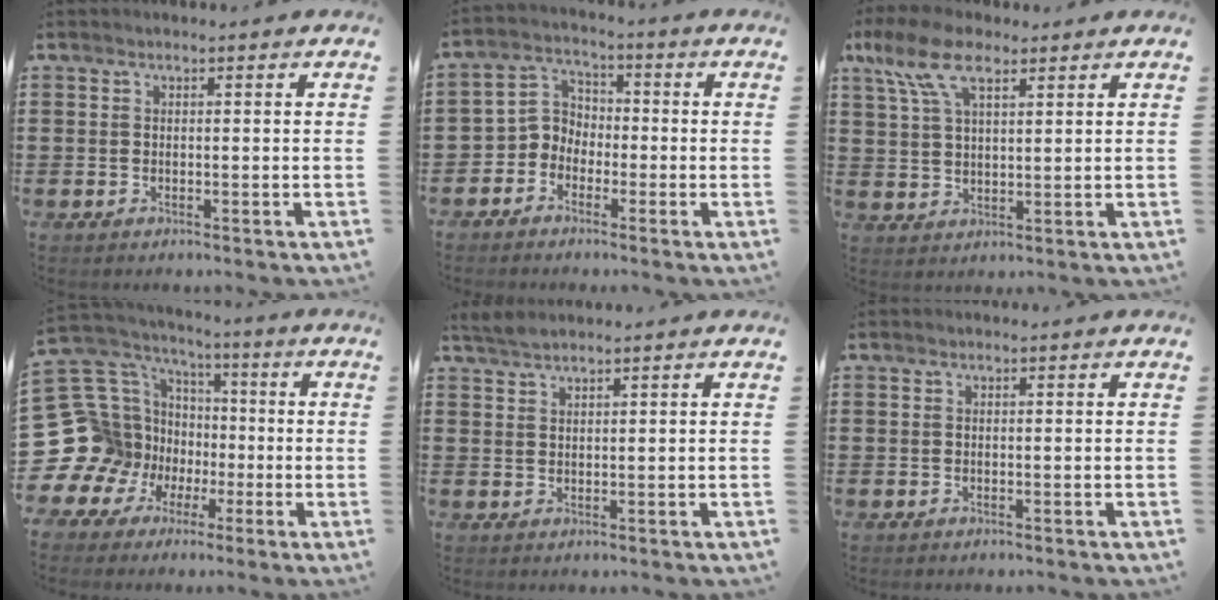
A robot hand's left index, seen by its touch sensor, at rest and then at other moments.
{"total": 4.6, "force": [-2.7, 3.6, 1.0], "torque": [-0.045, 0.008, -0.063]}
{"total": 8.3, "force": [4.8, 3.6, 5.7], "torque": [-0.125, 0.007, 0.089]}
{"total": 16.1, "force": [-3.3, 14.8, 5.2], "torque": [-0.197, -0.019, -0.034]}
{"total": 1.5, "force": [1.5, 0.0, 0.4], "torque": [-0.011, 0.001, 0.029]}
{"total": 0.0}